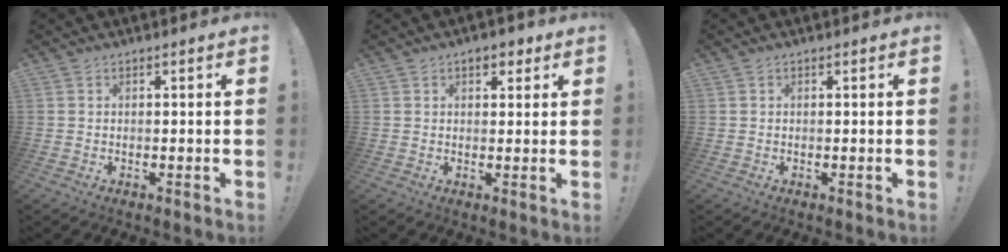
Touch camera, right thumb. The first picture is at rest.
{"total": 4.0, "force": [2.2, 2.5, 2.2], "torque": [-0.019, -0.005, 0.035]}
{"total": 0.0}